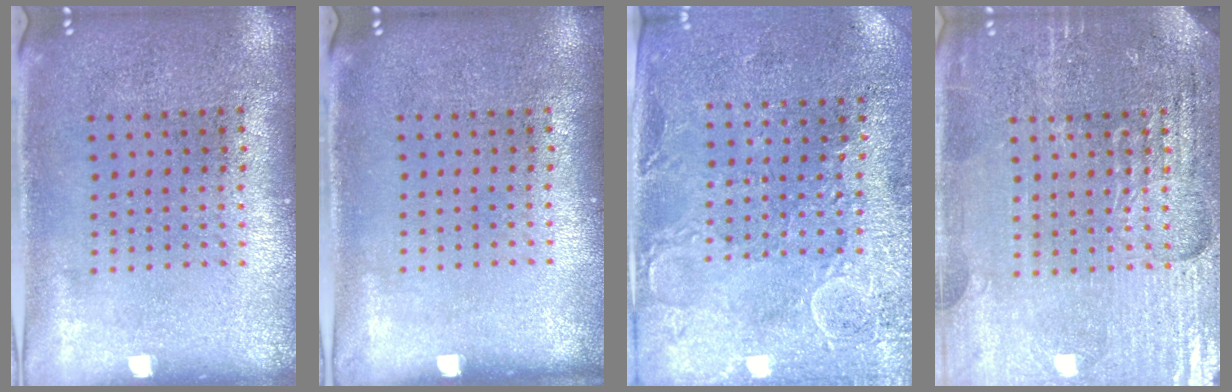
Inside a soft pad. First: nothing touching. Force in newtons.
{"total": 0.0}
{"total": 2.7, "press": 2.5, "slide": 0.9}
{"total": 4.3, "press": 4.2, "slide": 1.2}